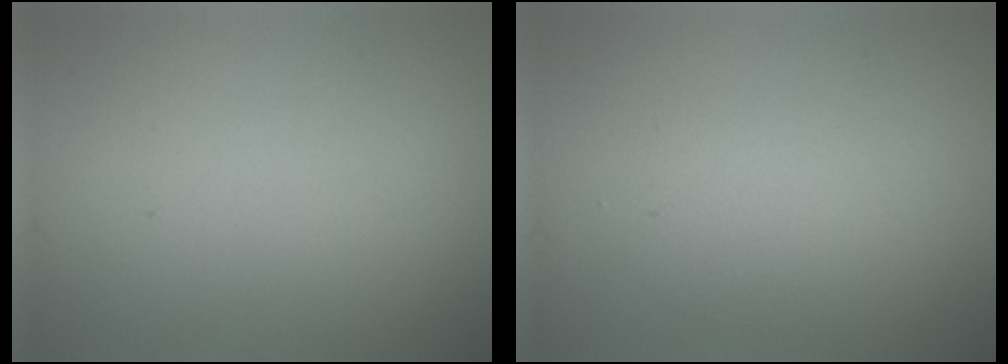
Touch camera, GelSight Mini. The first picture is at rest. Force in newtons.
{"total": 1.8, "press": 1.8, "slide": 0.1}